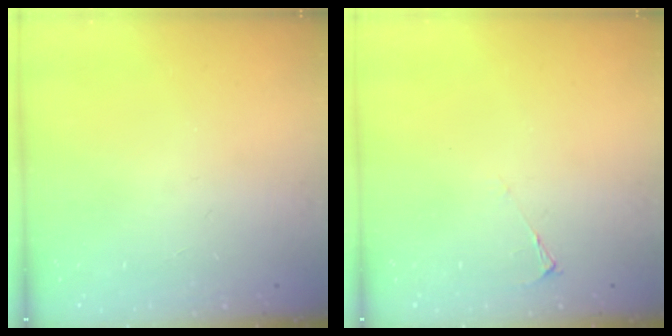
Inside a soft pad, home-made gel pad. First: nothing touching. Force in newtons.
{"total": 2.1, "press": 2.0, "slide": 0.4}